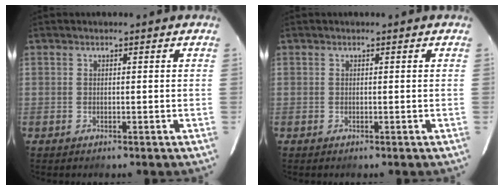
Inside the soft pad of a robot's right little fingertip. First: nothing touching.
{"total": 0.0}